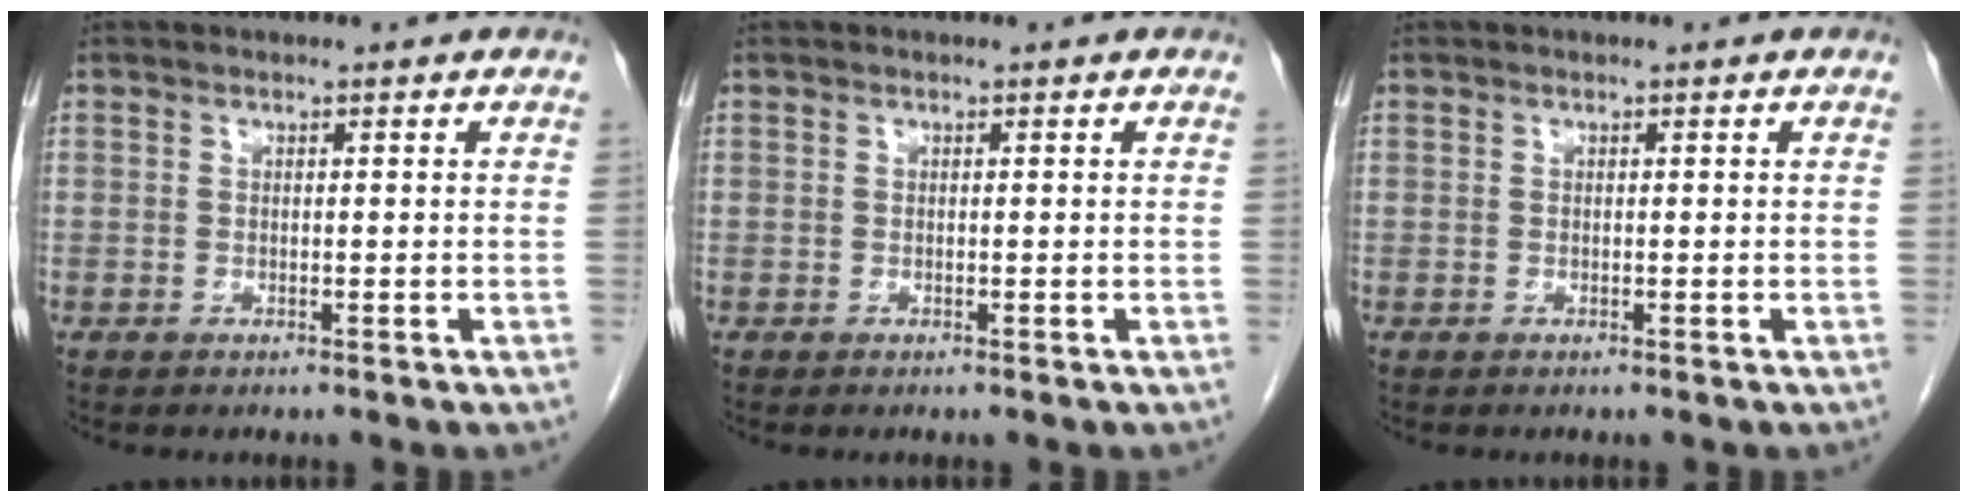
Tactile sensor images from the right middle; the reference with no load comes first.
{"total": 0.0}
{"total": 0.0}